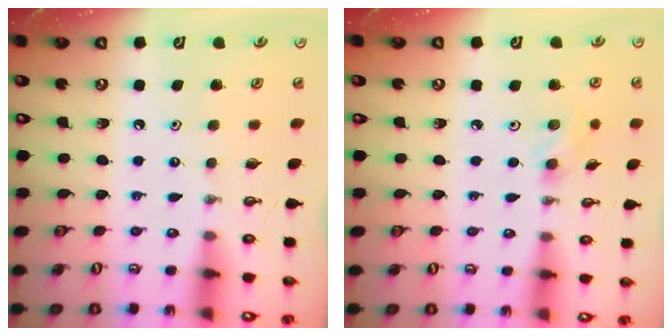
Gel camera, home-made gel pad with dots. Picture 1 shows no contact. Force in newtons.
{"total": 3.4, "press": 3.4, "slide": 0.5}